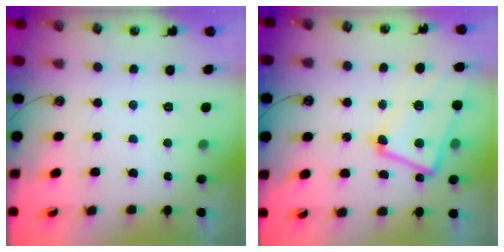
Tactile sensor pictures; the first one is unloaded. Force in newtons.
{"total": 6.1, "press": 5.8, "slide": 1.9}